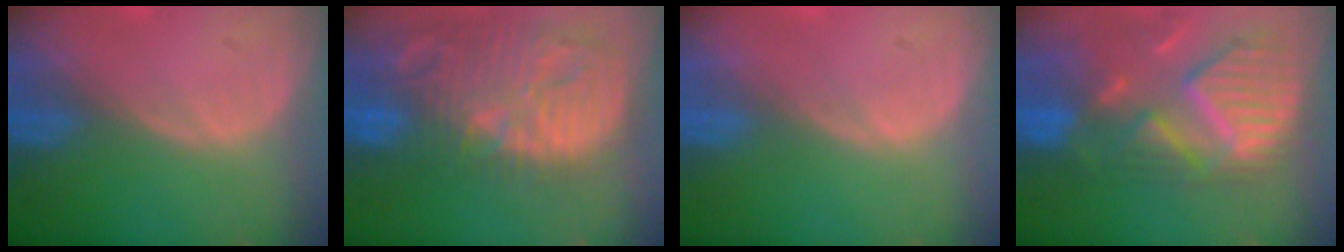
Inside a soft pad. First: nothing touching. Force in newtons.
{"total": 14.6, "press": 12.6, "slide": 7.3}
{"total": 0.0}
{"total": 11.8, "press": 10.4, "slide": 5.6}